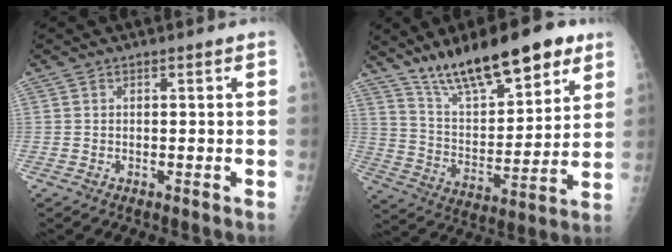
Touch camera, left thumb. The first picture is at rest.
{"total": 20.3, "force": [13.9, 6.9, 13.1], "torque": [-0.173, -0.062, 0.237]}